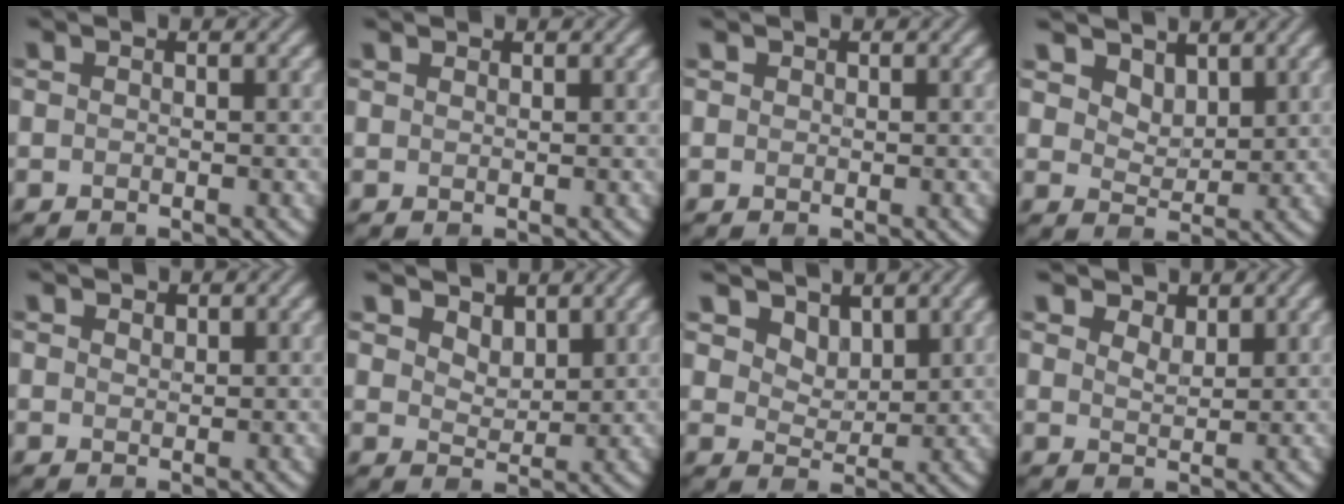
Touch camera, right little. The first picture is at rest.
{"total": 0.7, "force": [0.6, 0.1, 0.1], "torque": [-0.004, -0.002, 0.012]}
{"total": 0.5, "force": [0.4, 0.4, 0.0], "torque": [-0.001, -0.001, 0.011]}
{"total": 3.6, "force": [2.8, 1.9, 1.3], "torque": [-0.041, -0.017, 0.055]}
{"total": 1.1, "force": [0.9, 0.4, 0.3], "torque": [-0.007, -0.001, 0.022]}
{"total": 3.1, "force": [2.6, 1.4, 1.0], "torque": [-0.033, -0.012, 0.048]}
{"total": 4.3, "force": [3.2, 2.4, 1.6], "torque": [-0.049, -0.021, 0.065]}
{"total": 2.5, "force": [2.2, 0.9, 0.7], "torque": [-0.017, -0.004, 0.037]}